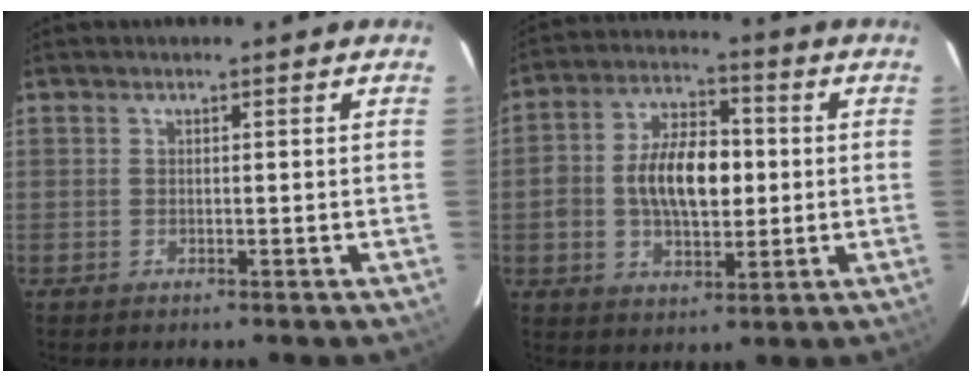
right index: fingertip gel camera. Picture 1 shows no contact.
{"total": 12.3, "force": [-0.3, 7.0, 10.1], "torque": [-0.188, 0.023, -0.004]}